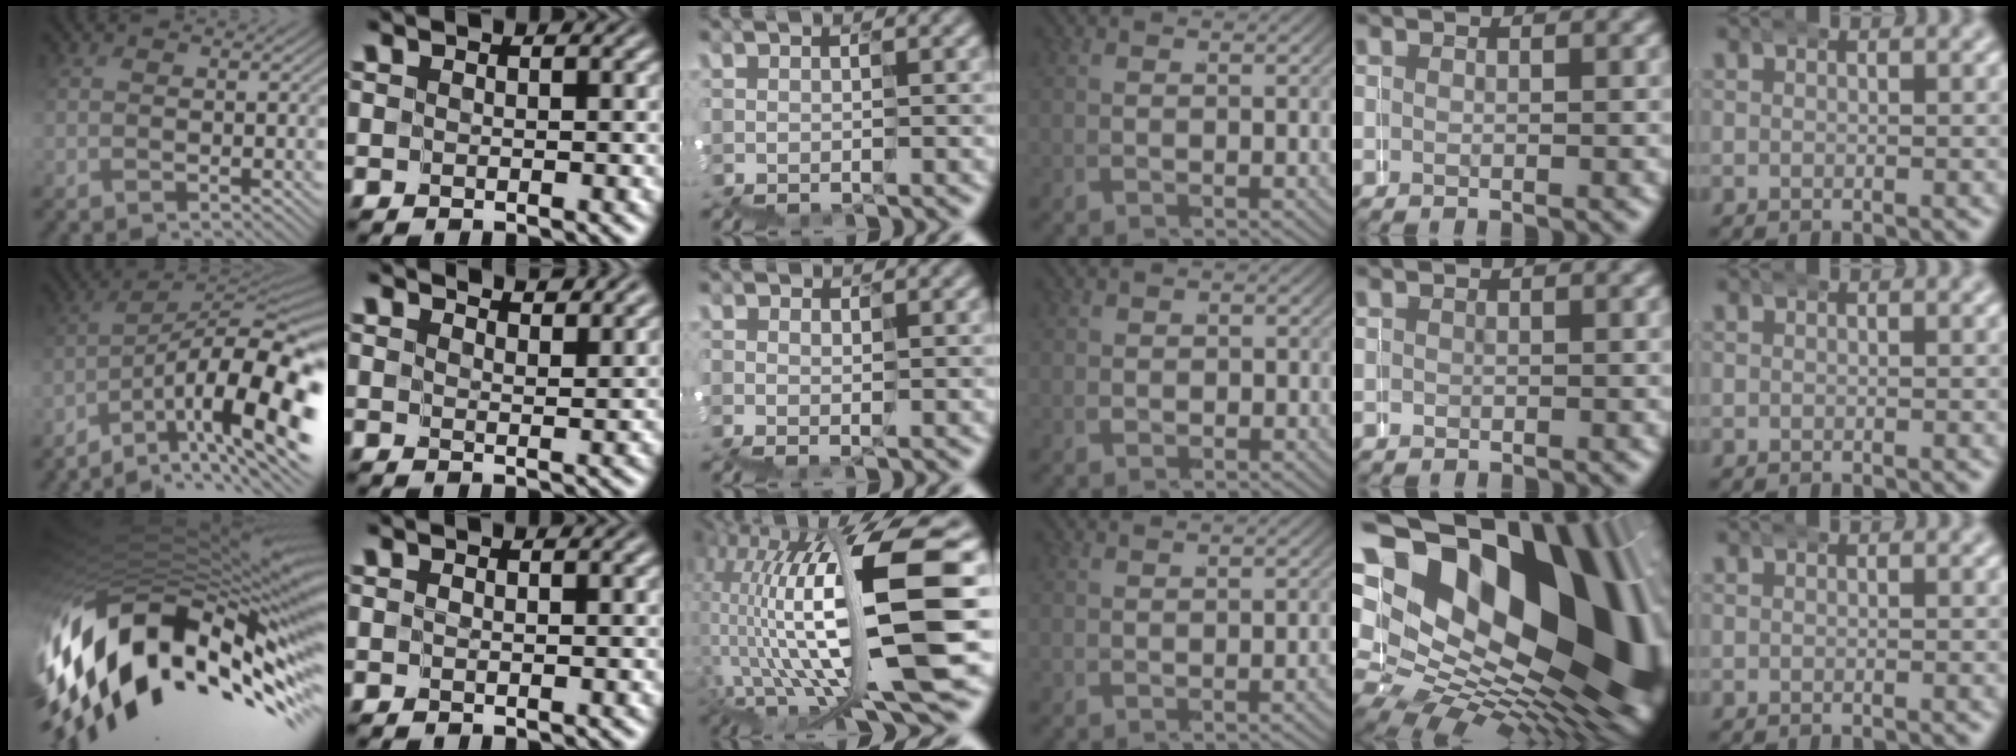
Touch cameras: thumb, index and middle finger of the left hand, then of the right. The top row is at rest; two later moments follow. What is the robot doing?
{"motion": "wrap", "object": "duck tape"}